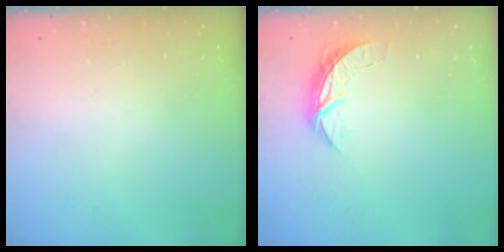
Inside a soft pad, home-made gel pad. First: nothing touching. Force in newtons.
{"total": 5.5, "press": 5.5, "slide": 0.3}